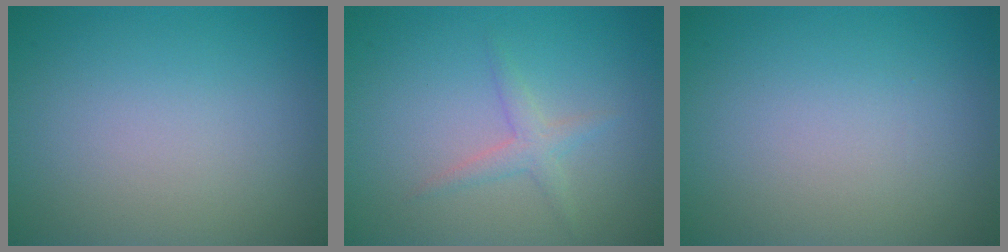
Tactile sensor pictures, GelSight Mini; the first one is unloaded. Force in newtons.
{"total": 1.6, "press": 1.6, "slide": 0.1}
{"total": 0.0}